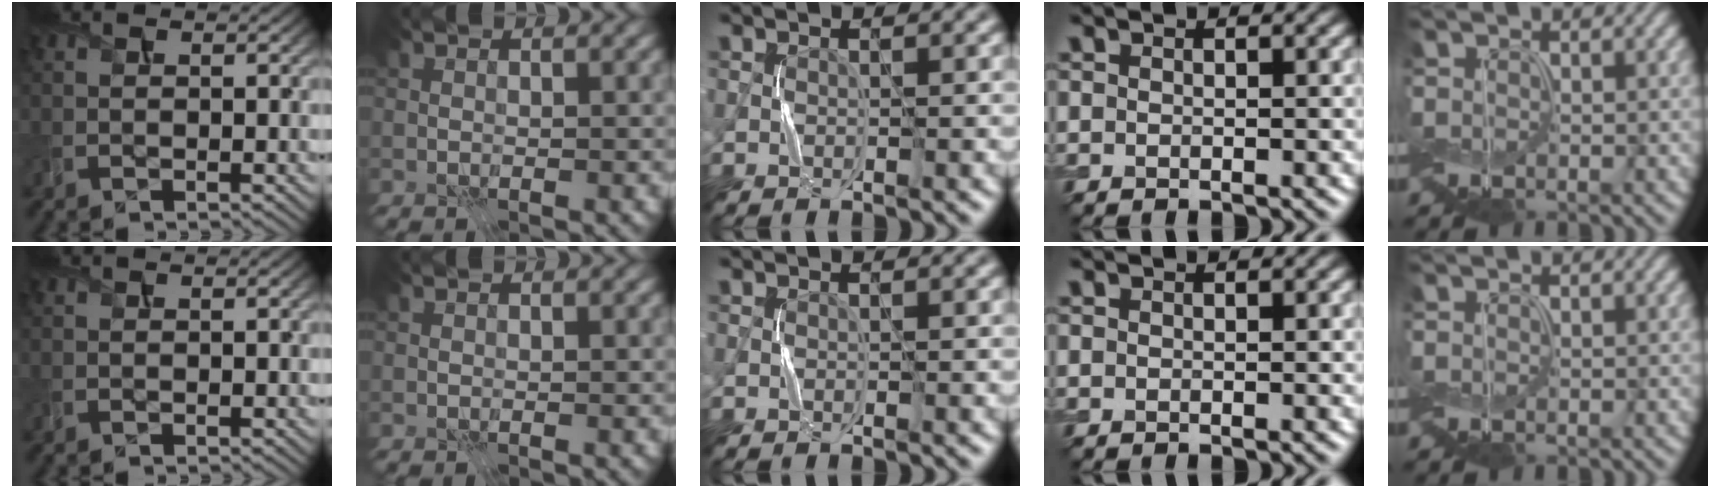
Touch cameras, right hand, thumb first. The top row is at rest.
{}